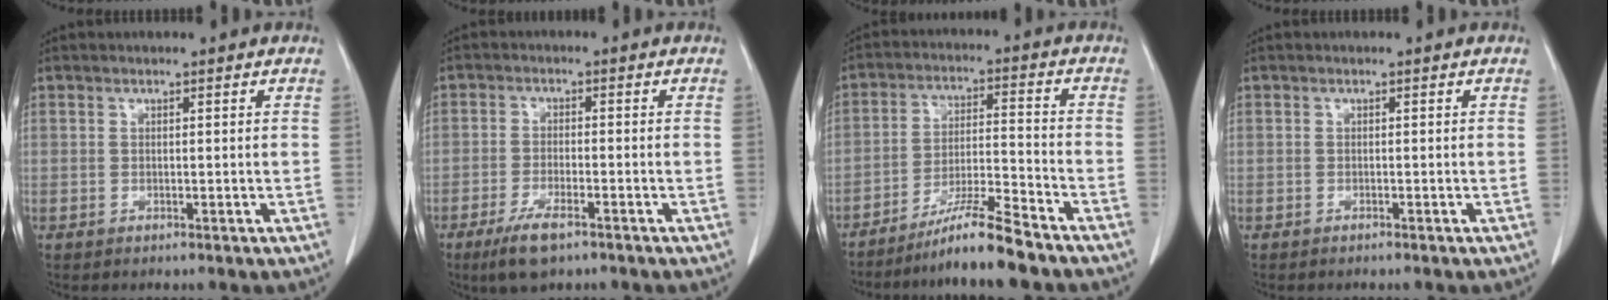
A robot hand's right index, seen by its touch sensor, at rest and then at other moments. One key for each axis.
{"total": 6.0, "fx": -3.9, "fy": 1.4, "fz": 4.3, "tx": -0.092, "ty": -0.013, "tz": -0.067}
{"total": 9.3, "fx": -7.6, "fy": -0.8, "fz": 5.2, "tx": -0.091, "ty": -0.017, "tz": -0.138}
{"total": 0.5, "fx": -0.5, "fy": 0.0, "fz": 0.2, "tx": -0.009, "ty": -0.003, "tz": -0.009}